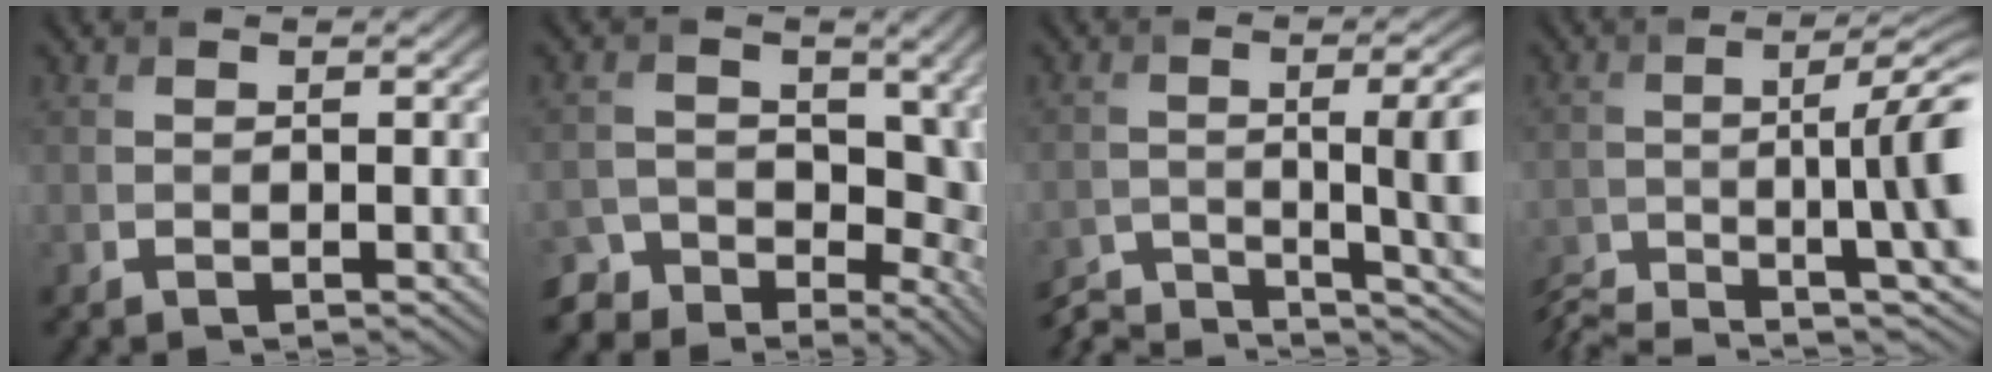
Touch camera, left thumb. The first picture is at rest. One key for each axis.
{"total": 9.4, "fx": -4.4, "fy": 6.9, "fz": 4.5, "tx": -0.059, "ty": -0.024, "tz": -0.060}
{"total": 9.7, "fx": -4.9, "fy": 2.9, "fz": 7.8, "tx": -0.100, "ty": -0.014, "tz": -0.083}
{"total": 13.7, "fx": -7.1, "fy": 2.2, "fz": 11.5, "tx": -0.158, "ty": -0.005, "tz": -0.116}